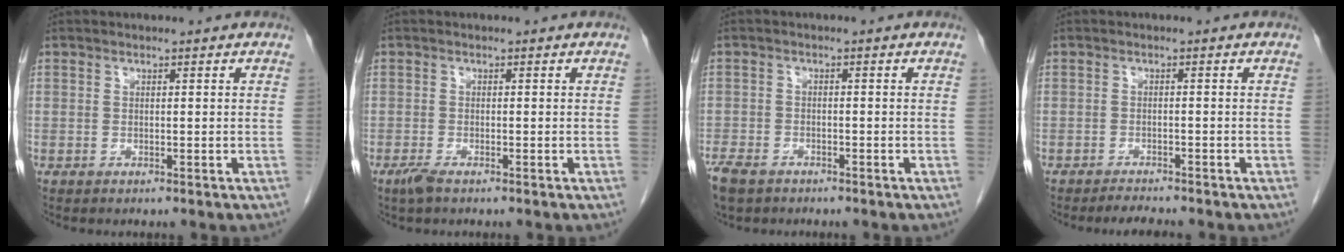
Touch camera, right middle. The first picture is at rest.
{"total": 1.8, "force": [-1.3, 0.3, 1.2], "torque": [-0.033, -0.005, -0.024]}
{"total": 6.0, "force": [-4.4, 3.0, 2.6], "torque": [-0.055, -0.009, -0.074]}
{"total": 2.3, "force": [-2.2, -0.1, 0.7], "torque": [-0.020, -0.011, -0.036]}